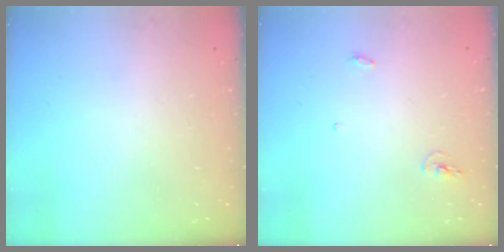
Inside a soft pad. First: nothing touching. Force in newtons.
{"total": 7.6, "press": 4.3, "slide": 6.2}